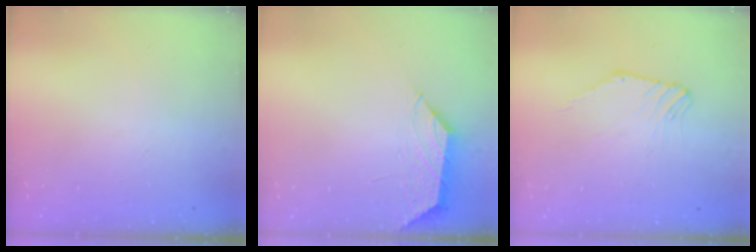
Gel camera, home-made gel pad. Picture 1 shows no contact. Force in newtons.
{"total": 1.2, "press": 1.1, "slide": 0.4}
{"total": 2.0, "press": 2.0, "slide": 0.5}